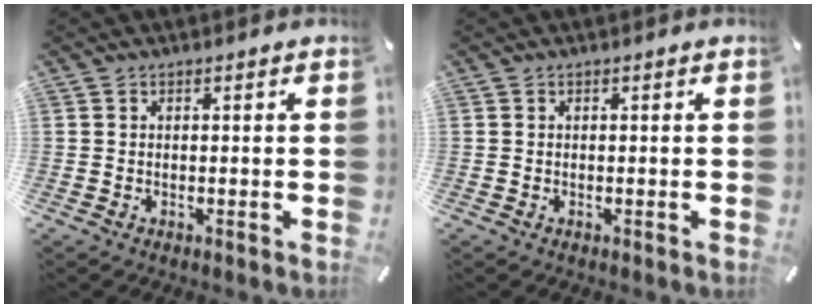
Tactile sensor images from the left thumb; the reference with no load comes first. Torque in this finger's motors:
{"motor_torque": [-0.08, 0.08, 0.00, 0.00, 0.00]}